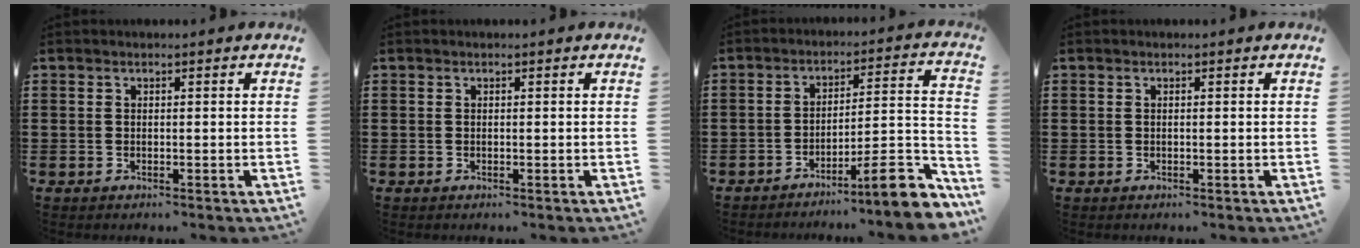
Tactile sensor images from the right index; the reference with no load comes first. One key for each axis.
{"total": 0.0}
{"total": 8.8, "fx": -6.1, "fy": 0.8, "fz": 6.3, "tx": -0.096, "ty": 0.001, "tz": -0.114}
{"total": 0.0}